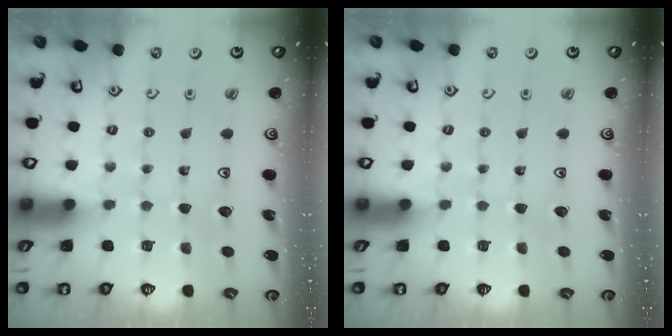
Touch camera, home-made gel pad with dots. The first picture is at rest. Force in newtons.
{"total": 0.0}